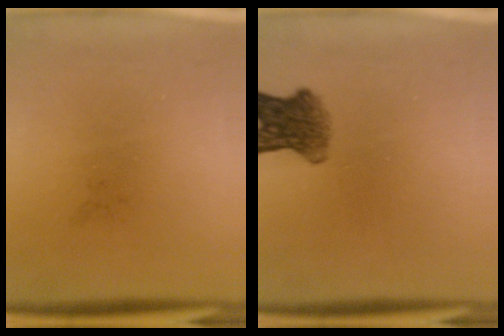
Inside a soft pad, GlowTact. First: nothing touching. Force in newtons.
{"total": 5.8}